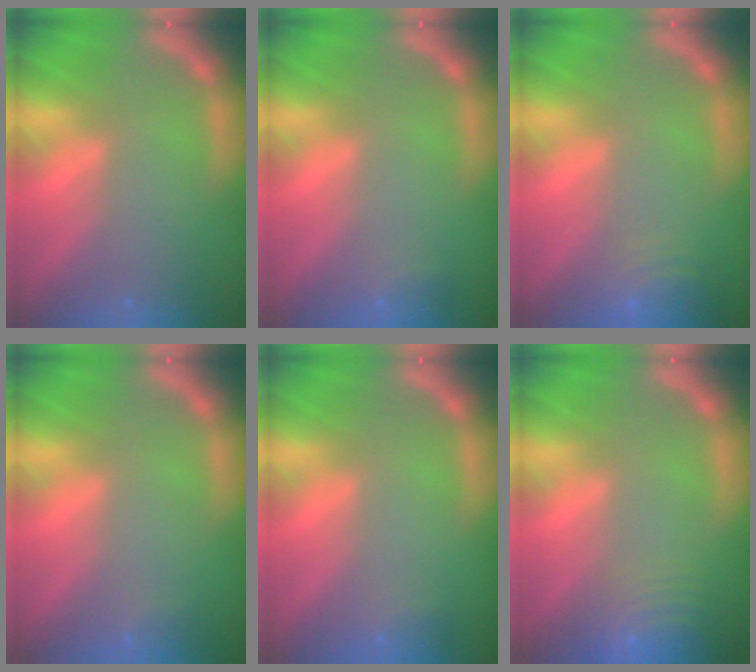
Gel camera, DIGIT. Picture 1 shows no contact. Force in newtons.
{"total": 1.4}
{"total": 5.1}
{"total": 0.9}
{"total": 1.4}
{"total": 10.0}